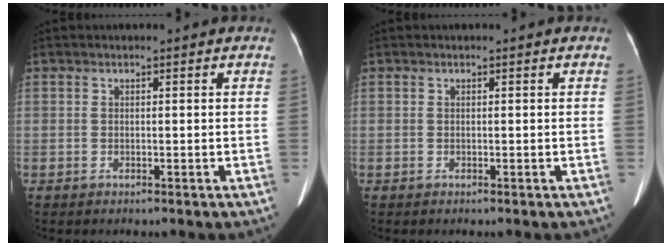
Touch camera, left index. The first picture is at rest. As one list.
[{"total": 0.0}]